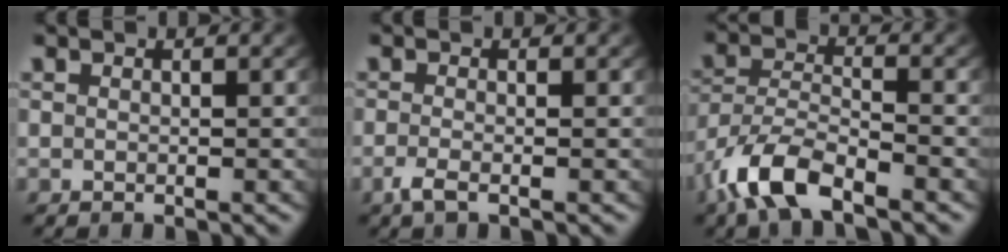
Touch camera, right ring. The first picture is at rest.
{"total": 1.9, "force": [-1.3, 0.4, 1.3], "torque": [-0.037, -0.014, -0.020]}
{"total": 4.5, "force": [-3.1, 1.7, 2.9], "torque": [-0.074, -0.023, -0.046]}